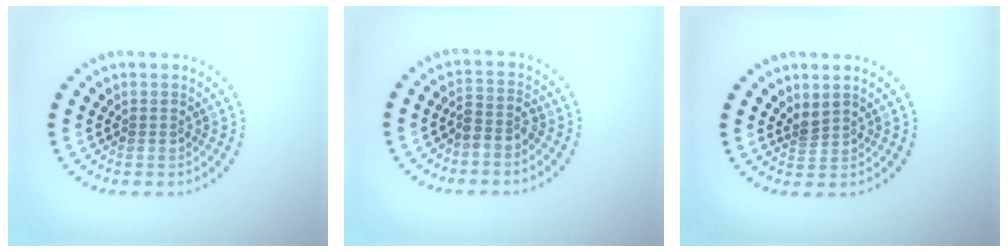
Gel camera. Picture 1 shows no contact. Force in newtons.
{"total": 2.0, "press": 1.6, "slide": 1.1}
{"total": 1.1, "press": 0.7, "slide": 0.9}